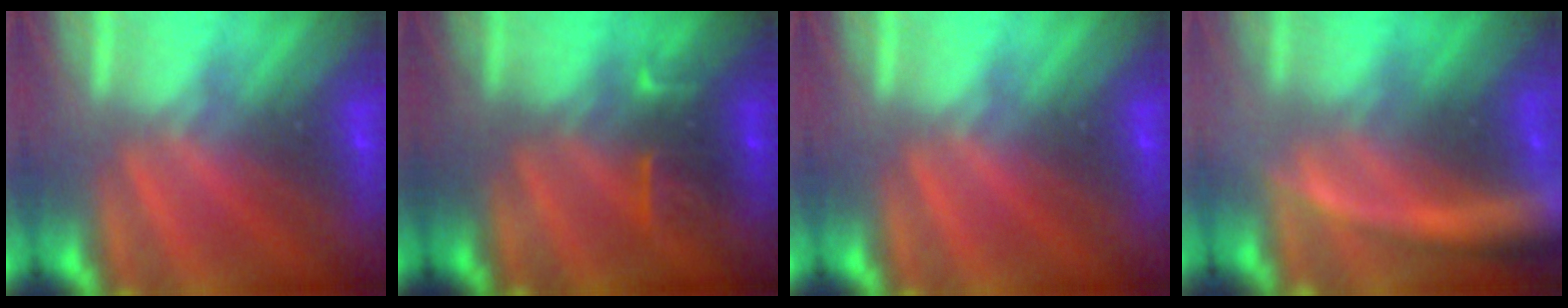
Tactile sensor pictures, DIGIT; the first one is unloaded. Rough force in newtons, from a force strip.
{"total": 2.4}
{"total": 0.0}
{"total": 7.0}